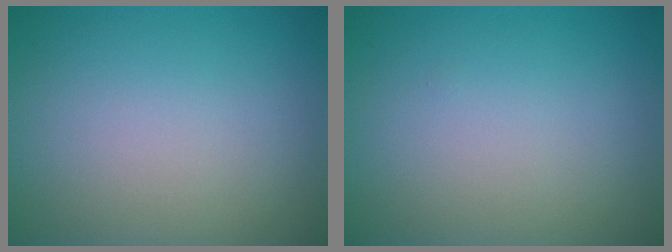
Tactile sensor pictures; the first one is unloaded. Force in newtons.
{"total": 0.0}